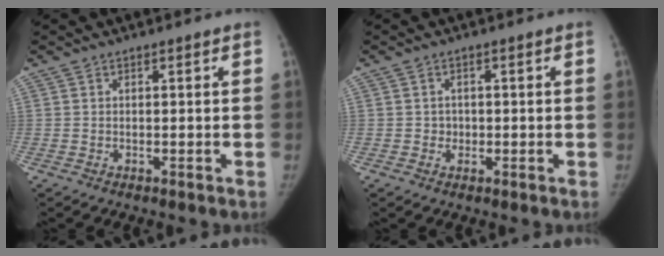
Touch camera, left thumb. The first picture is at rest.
{"total": 1.8, "force": [-0.2, 1.7, 0.5], "torque": [0.002, 0.005, -0.004]}